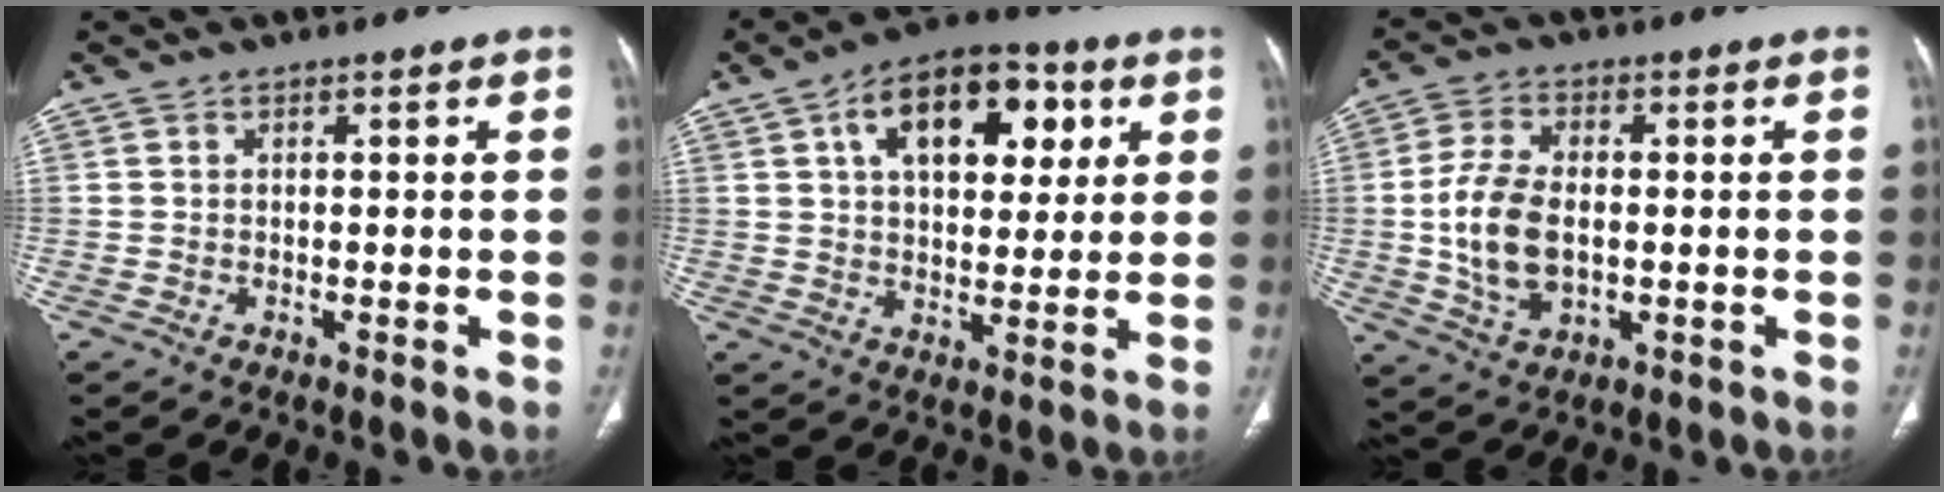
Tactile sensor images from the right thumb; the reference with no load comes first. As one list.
[{"total": 16.6, "force": [6.1, 9.4, 12.3], "torque": [-0.145, 0.001, 0.093]}, {"total": 11.0, "force": [-0.5, 6.5, 8.9], "torque": [-0.176, 0.002, -0.005]}]